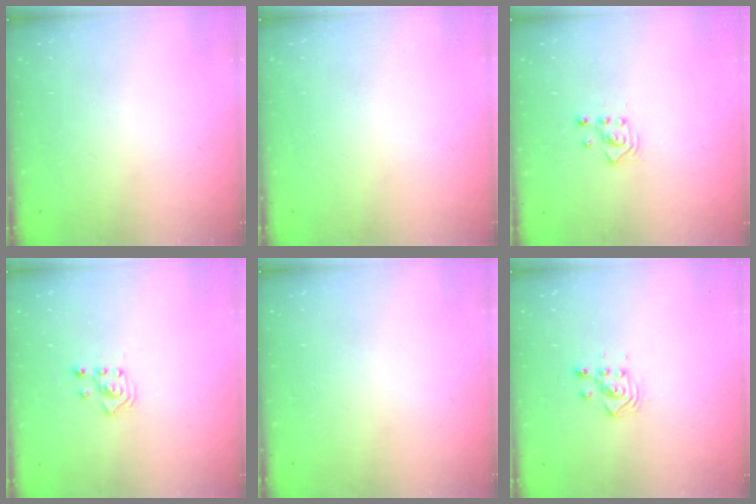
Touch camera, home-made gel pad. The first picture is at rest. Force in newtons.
{"total": 0.0}
{"total": 2.3, "press": 2.3, "slide": 0.3}
{"total": 2.4, "press": 2.2, "slide": 0.8}
{"total": 0.0}
{"total": 3.5, "press": 3.5, "slide": 0.4}